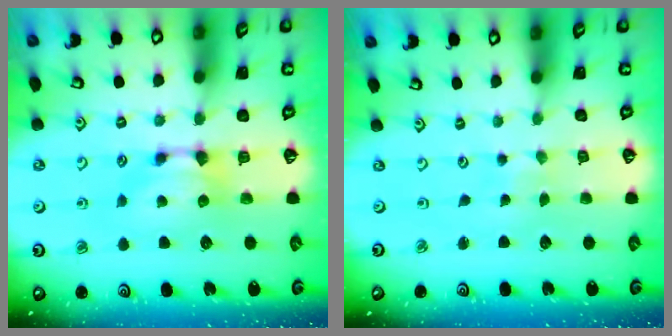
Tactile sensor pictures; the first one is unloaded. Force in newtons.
{"total": 5.3, "press": 5.2, "slide": 0.3}